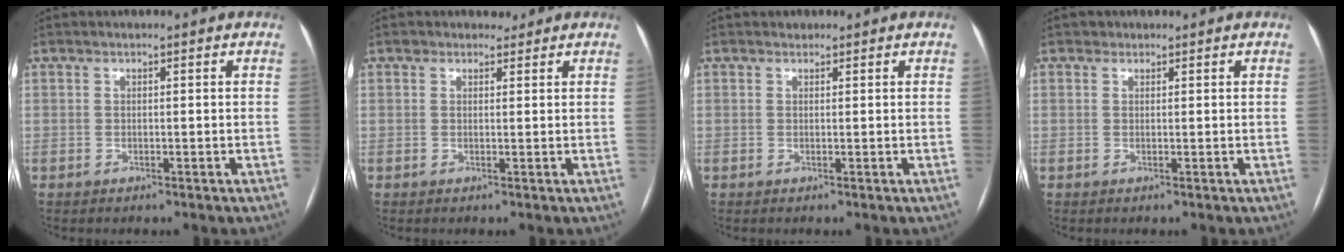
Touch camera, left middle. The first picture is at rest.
{"total": 1.5, "force": [1.2, 0.9, -0.1], "torque": [0.005, 0.004, 0.014]}
{"total": 0.5, "force": [0.4, 0.3, 0.0], "torque": [-0.002, 0.000, 0.006]}
{"total": 0.6, "force": [0.4, 0.5, 0.0], "torque": [0.002, -0.001, 0.006]}